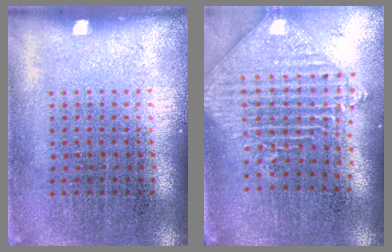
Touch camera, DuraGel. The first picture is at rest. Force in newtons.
{"total": 2.0, "press": 1.7, "slide": 1.1}